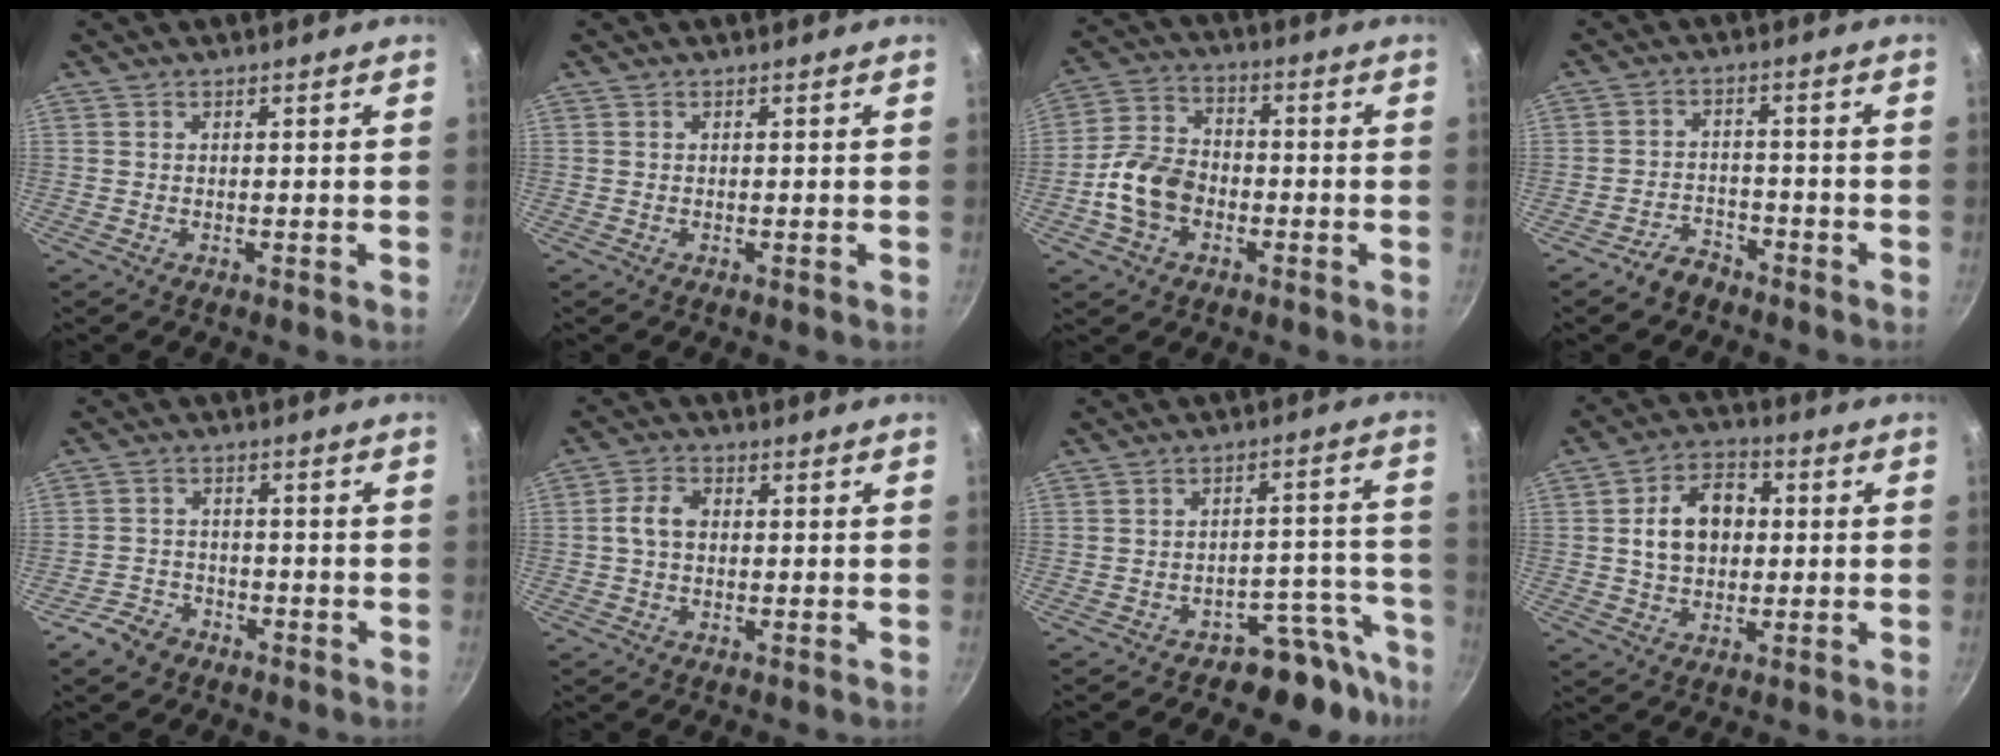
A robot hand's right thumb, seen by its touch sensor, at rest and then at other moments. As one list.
[{"total": 0.0}, {"total": 10.9, "force": [-3.2, 7.8, 6.8], "torque": [-0.110, 0.031, -0.068]}, {"total": 4.6, "force": [-3.6, 2.5, 1.1], "torque": [-0.009, 0.041, -0.064]}, {"total": 5.2, "force": [-3.6, 3.4, 1.5], "torque": [-0.020, 0.036, -0.065]}, {"total": 4.6, "force": [0.1, 3.3, 3.2], "torque": [-0.058, 0.016, -0.006]}, {"total": 9.8, "force": [-8.2, 4.7, 2.4], "torque": [0.050, 0.100, -0.117]}, {"total": 11.0, "force": [1.1, 8.0, 7.5], "torque": [-0.095, 0.020, 0.011]}]